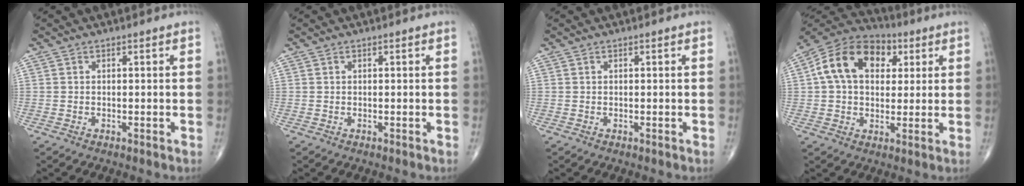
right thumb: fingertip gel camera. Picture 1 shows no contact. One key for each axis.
{"total": 0.0}
{"total": 0.0}
{"total": 15.7, "fx": 4.1, "fy": 10.9, "fz": 10.6, "tx": -0.160, "ty": 0.016, "tz": 0.060}